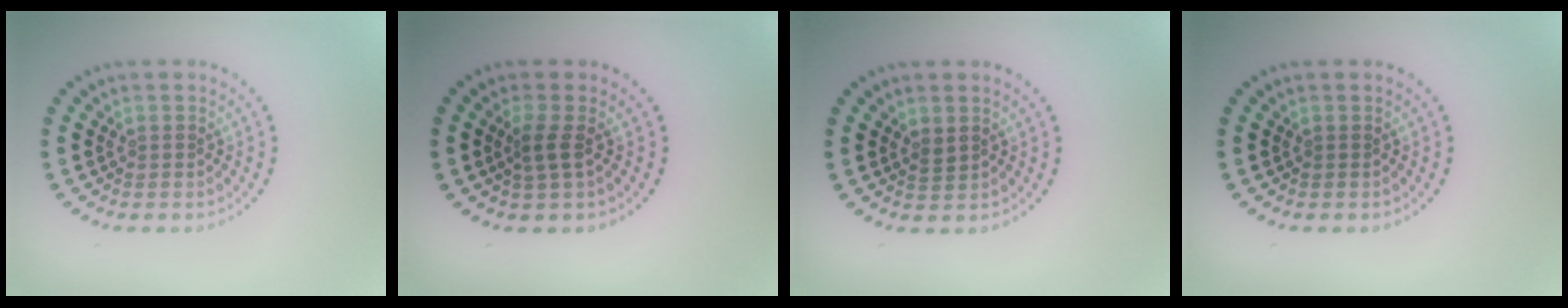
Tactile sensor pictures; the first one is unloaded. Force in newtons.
{"total": 1.6, "press": 1.2, "slide": 1.0}
{"total": 0.9, "press": 0.7, "slide": 0.5}
{"total": 0.0}